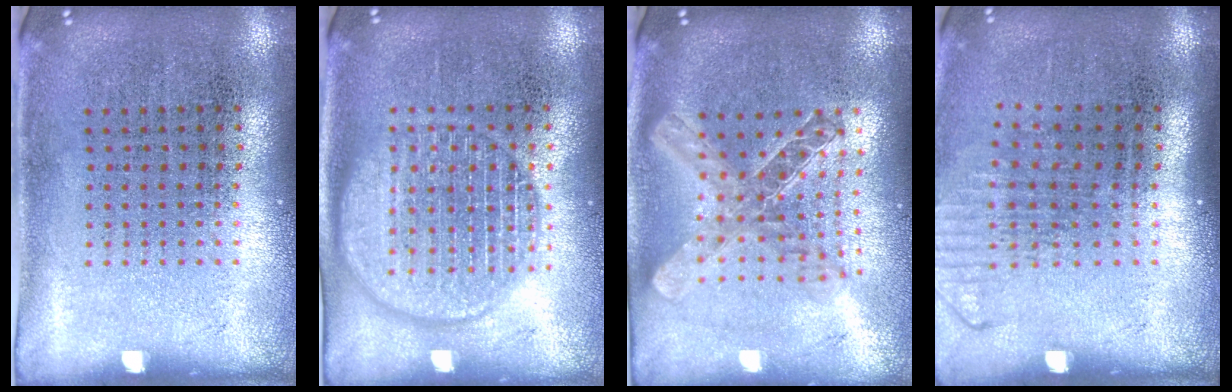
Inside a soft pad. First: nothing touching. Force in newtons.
{"total": 3.0, "press": 3.0, "slide": 0.3}
{"total": 2.0, "press": 1.7, "slide": 1.1}
{"total": 1.3, "press": 1.0, "slide": 0.7}